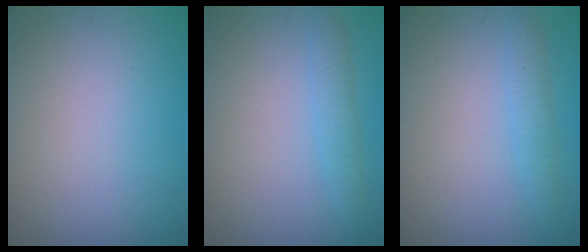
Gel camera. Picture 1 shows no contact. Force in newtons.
{"total": 1.7, "press": 1.7, "slide": 0.0}
{"total": 1.7, "press": 1.7, "slide": 0.0}